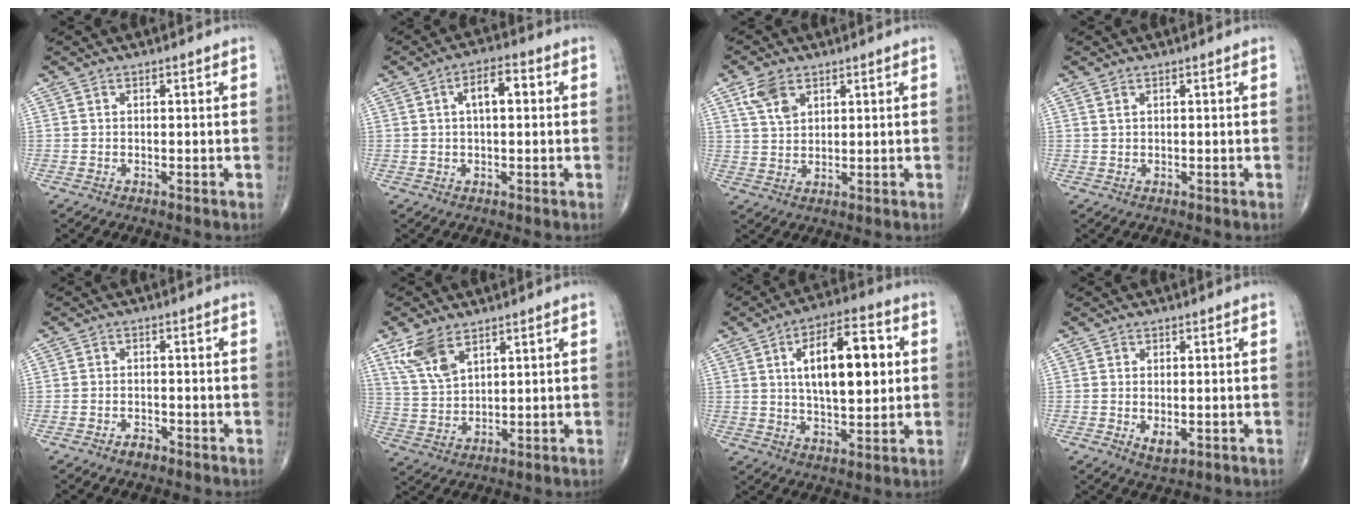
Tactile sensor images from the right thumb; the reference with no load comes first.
{"total": 5.8, "force": [1.2, 2.6, 5.1], "torque": [-0.079, 0.013, 0.015]}
{"total": 5.5, "force": [2.9, 3.2, 3.3], "torque": [-0.057, -0.007, 0.061]}
{"total": 0.8, "force": [0.5, 0.3, 0.5], "torque": [-0.011, 0.006, 0.013]}
{"total": 1.9, "force": [-1.4, 1.0, 0.7], "torque": [-0.014, 0.007, -0.024]}
{"total": 8.1, "force": [5.0, 3.8, 5.1], "torque": [-0.099, -0.015, 0.111]}
{"total": 16.0, "force": [3.2, 7.1, 14.0], "torque": [-0.201, 0.007, 0.049]}
{"total": 3.0, "force": [-0.6, 1.6, 2.4], "torque": [-0.039, -0.007, -0.003]}